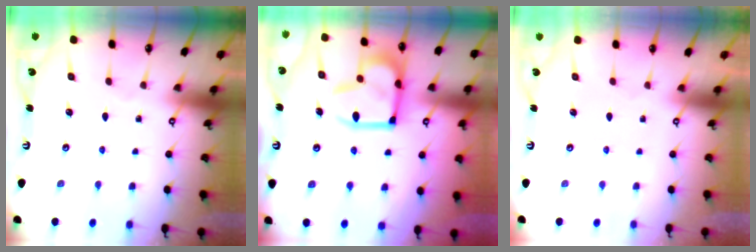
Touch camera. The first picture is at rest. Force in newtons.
{"total": 14.6, "press": 14.5, "slide": 1.8}
{"total": 1.5, "press": 1.4, "slide": 0.6}